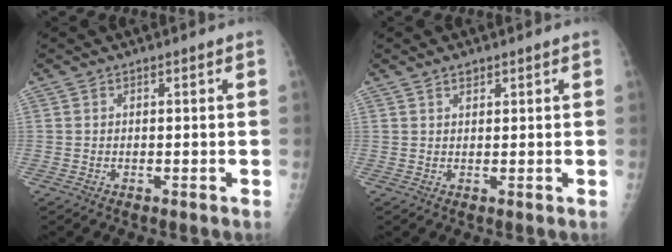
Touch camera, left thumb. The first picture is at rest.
{"total": 1.4, "force": [1.2, 0.6, 0.5], "torque": [0.001, -0.006, 0.017]}